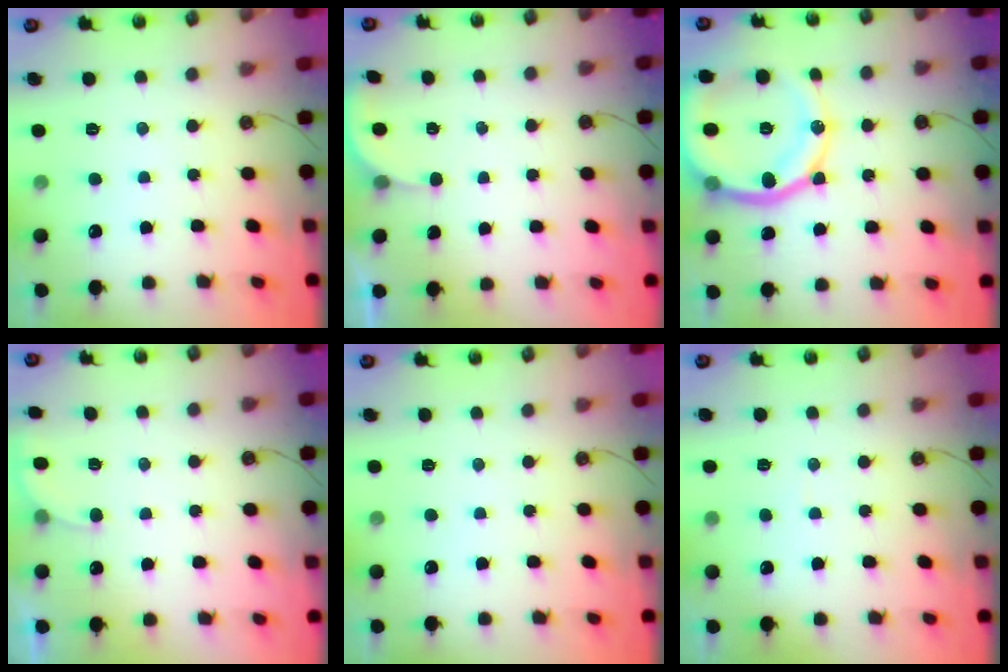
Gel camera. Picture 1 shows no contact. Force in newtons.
{"total": 1.6, "press": 1.6, "slide": 0.3}
{"total": 20.3, "press": 20.1, "slide": 2.6}
{"total": 3.1, "press": 3.0, "slide": 0.6}
{"total": 0.0}
{"total": 2.8, "press": 2.8, "slide": 0.3}